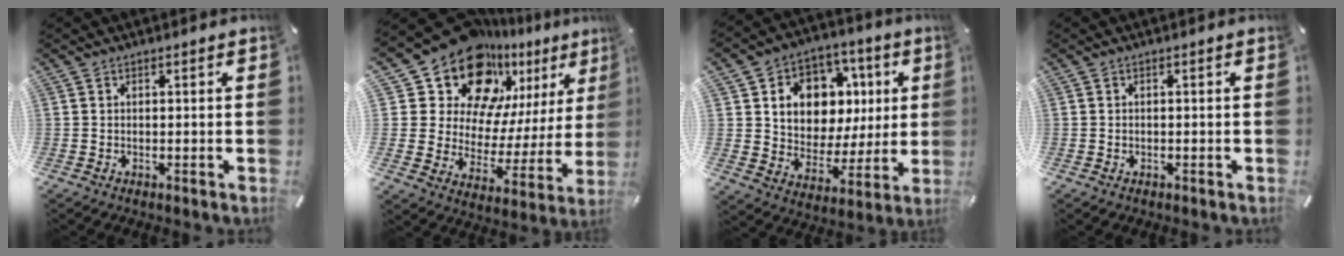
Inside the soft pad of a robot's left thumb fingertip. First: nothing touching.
{"total": 19.4, "force": [14.1, 11.3, 7.1], "torque": [-0.112, -0.123, 0.250]}
{"total": 12.3, "force": [3.1, 10.7, 5.4], "torque": [-0.077, -0.023, 0.065]}
{"total": 0.6, "force": [-0.2, 0.5, 0.3], "torque": [-0.005, 0.003, -0.005]}